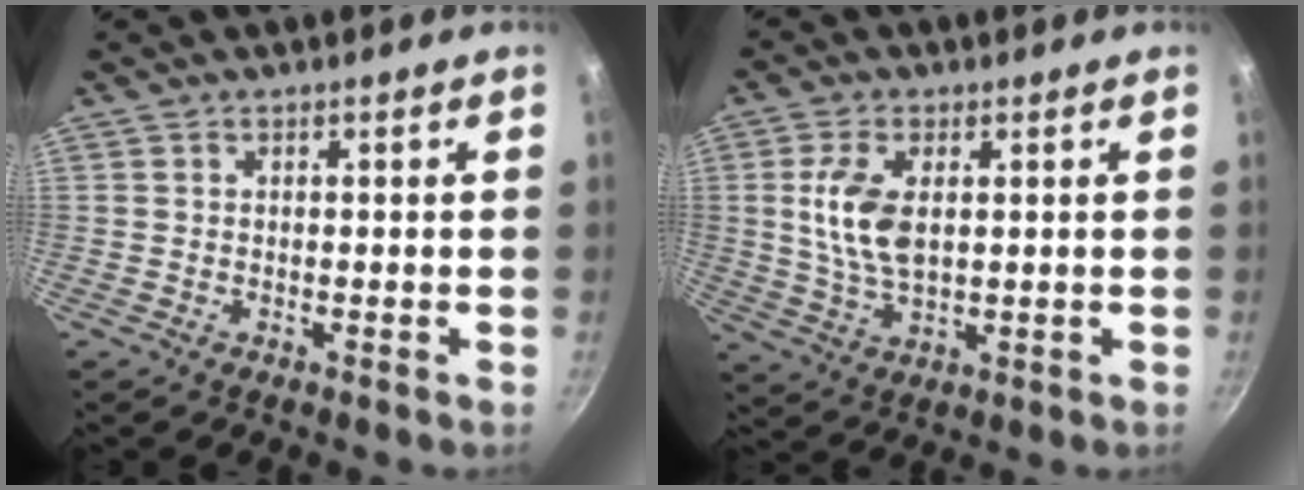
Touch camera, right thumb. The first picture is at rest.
{"total": 9.2, "force": [1.6, 5.0, 7.6], "torque": [-0.148, -0.007, 0.032]}